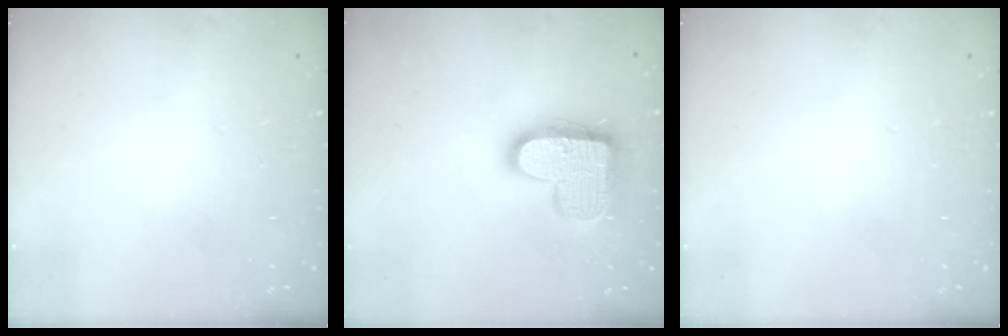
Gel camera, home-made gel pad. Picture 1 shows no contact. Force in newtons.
{"total": 16.6, "press": 16.5, "slide": 0.9}
{"total": 0.0}